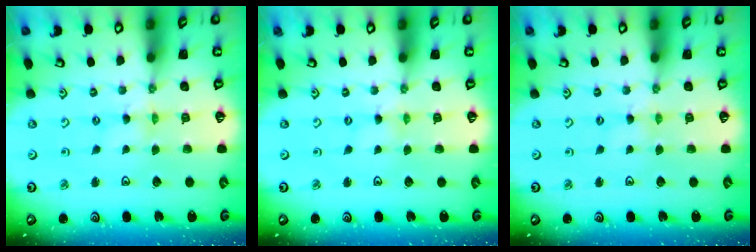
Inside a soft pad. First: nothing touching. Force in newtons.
{"total": 0.0}
{"total": 2.4, "press": 2.3, "slide": 0.4}